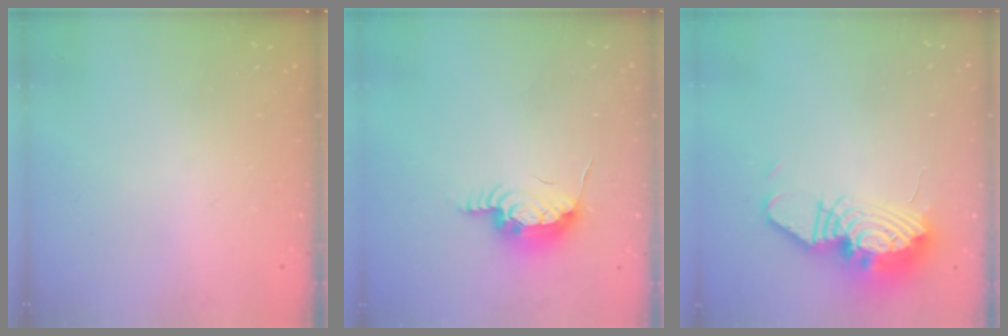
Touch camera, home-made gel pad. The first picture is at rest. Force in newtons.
{"total": 10.3, "press": 10.2, "slide": 1.0}
{"total": 14.7, "press": 14.6, "slide": 1.3}